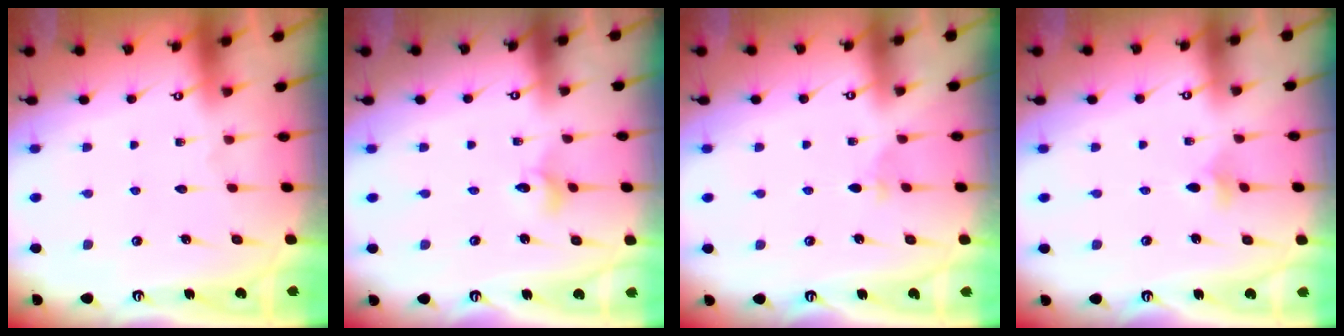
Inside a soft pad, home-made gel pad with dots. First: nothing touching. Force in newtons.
{"total": 3.1, "press": 3.1, "slide": 0.3}
{"total": 2.7, "press": 2.6, "slide": 0.7}
{"total": 2.7, "press": 2.6, "slide": 0.5}